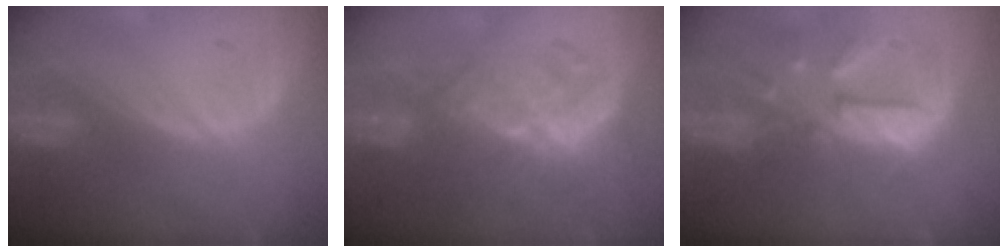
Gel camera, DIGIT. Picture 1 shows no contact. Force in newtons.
{"total": 9.6, "press": 8.5, "slide": 4.5}
{"total": 10.2, "press": 9.3, "slide": 4.2}